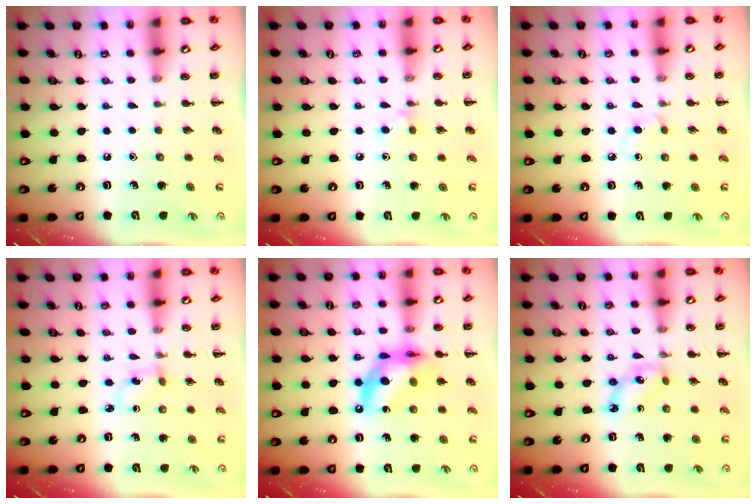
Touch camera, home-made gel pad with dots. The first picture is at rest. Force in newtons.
{"total": 4.5, "press": 4.2, "slide": 1.5}
{"total": 1.9, "press": 1.6, "slide": 1.0}
{"total": 2.2, "press": 2.0, "slide": 1.0}
{"total": 12.8, "press": 12.4, "slide": 3.4}
{"total": 5.2, "press": 5.0, "slide": 1.3}